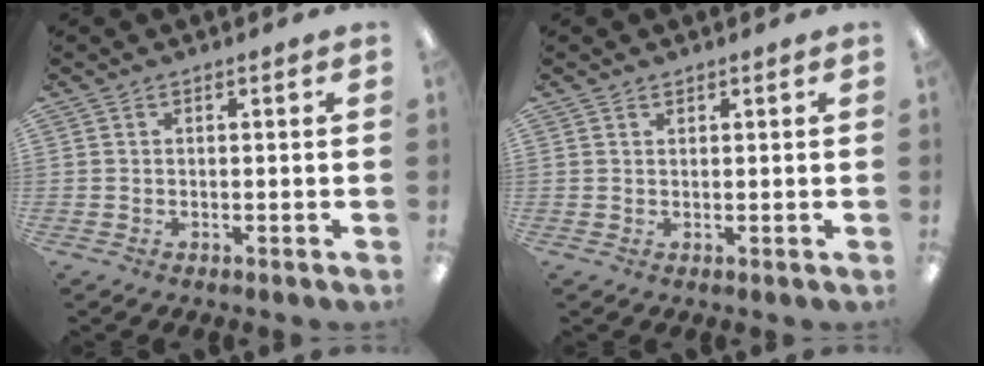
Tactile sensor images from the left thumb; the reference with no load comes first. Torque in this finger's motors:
{"motor_torque": [0.01, -0.16, -0.20, -0.19, 0.02]}